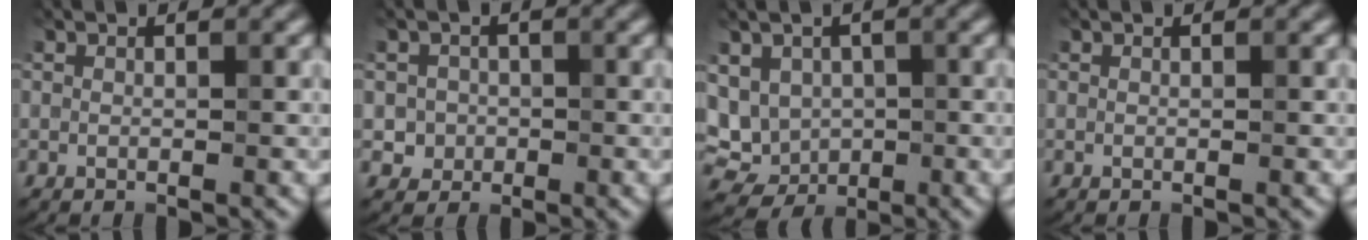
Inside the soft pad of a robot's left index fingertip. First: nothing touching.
{"total": 1.9, "force": [-0.4, 1.9, 0.3], "torque": [0.014, -0.002, -0.006]}
{"total": 6.7, "force": [0.1, 5.9, 3.3], "torque": [-0.057, 0.013, -0.007]}
{"total": 0.0}